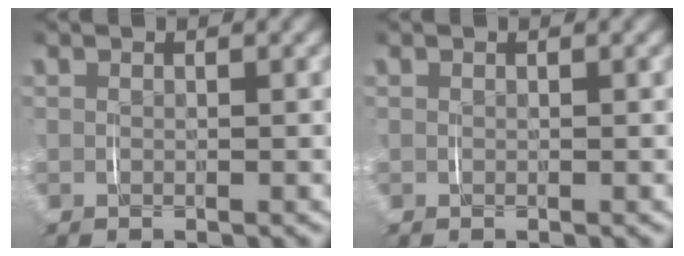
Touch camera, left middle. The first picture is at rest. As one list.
[{"total": 0.0}]